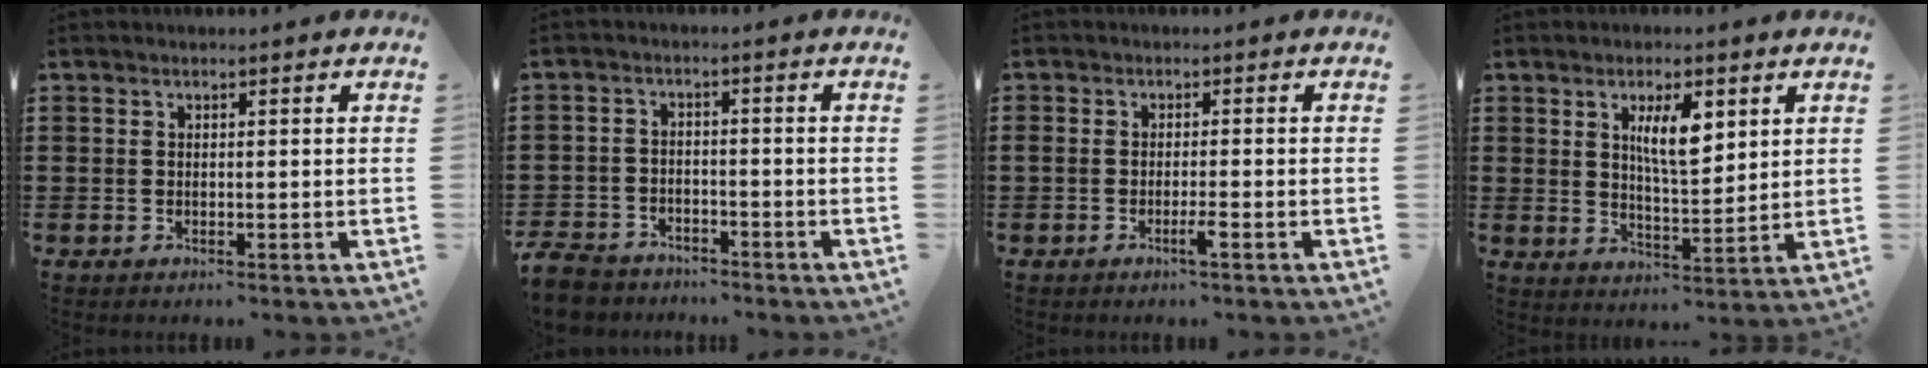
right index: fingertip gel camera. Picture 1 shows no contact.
{"total": 4.8, "force": [-4.5, 1.4, 0.6], "torque": [-0.031, 0.002, -0.097]}
{"total": 2.1, "force": [-1.2, 0.1, 1.8], "torque": [-0.037, -0.003, -0.024]}
{"total": 6.5, "force": [2.7, 2.1, 5.6], "torque": [-0.109, 0.003, 0.043]}